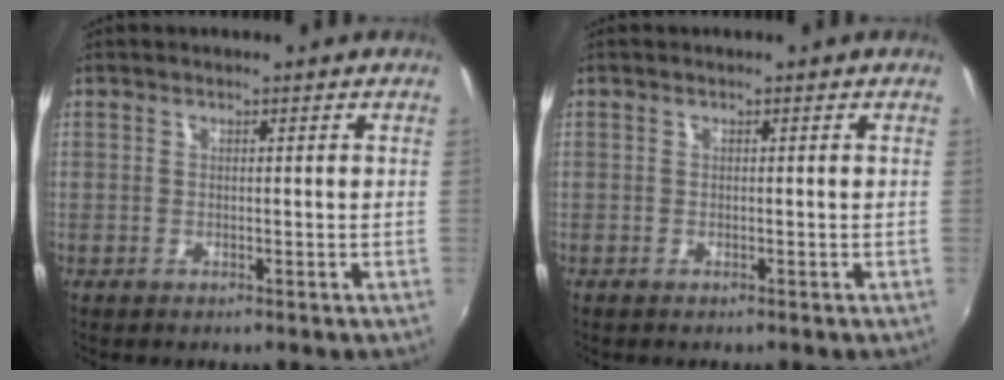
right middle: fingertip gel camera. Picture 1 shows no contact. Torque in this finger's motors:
{"motor_torque": [-0.49, -0.02, 0.05, 0.00]}